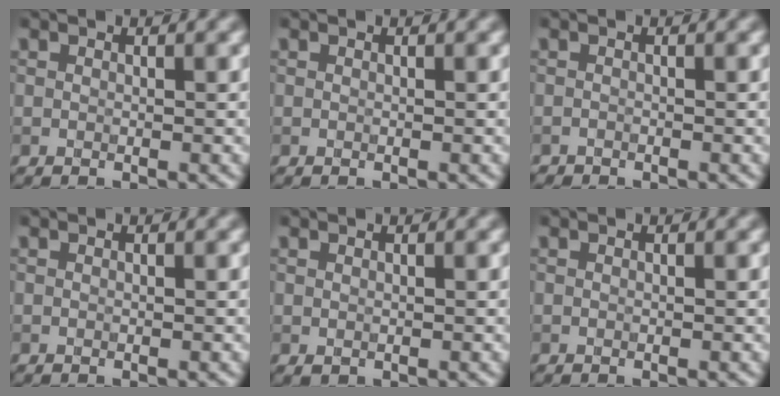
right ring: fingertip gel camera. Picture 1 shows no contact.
{"total": 0.0}
{"total": 0.6, "force": [-0.6, 0.2, -0.2], "torque": [0.006, -0.001, -0.012]}
{"total": 0.0}
{"total": 0.5, "force": [0.2, 0.4, 0.3], "torque": [-0.005, 0.000, 0.002]}
{"total": 0.0}